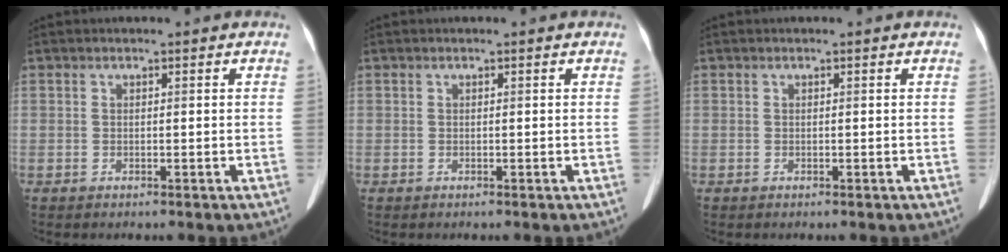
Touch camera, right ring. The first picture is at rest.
{"total": 0.0}
{"total": 0.0}